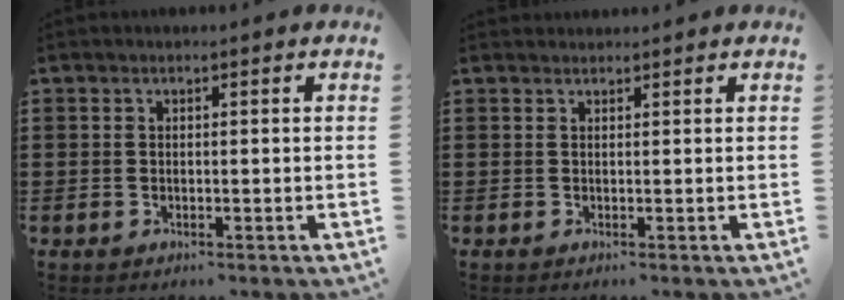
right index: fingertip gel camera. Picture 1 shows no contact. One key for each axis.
{"total": 0.5, "fx": 0.5, "fy": 0.0, "fz": -0.1, "tx": 0.001, "ty": 0.001, "tz": 0.010}